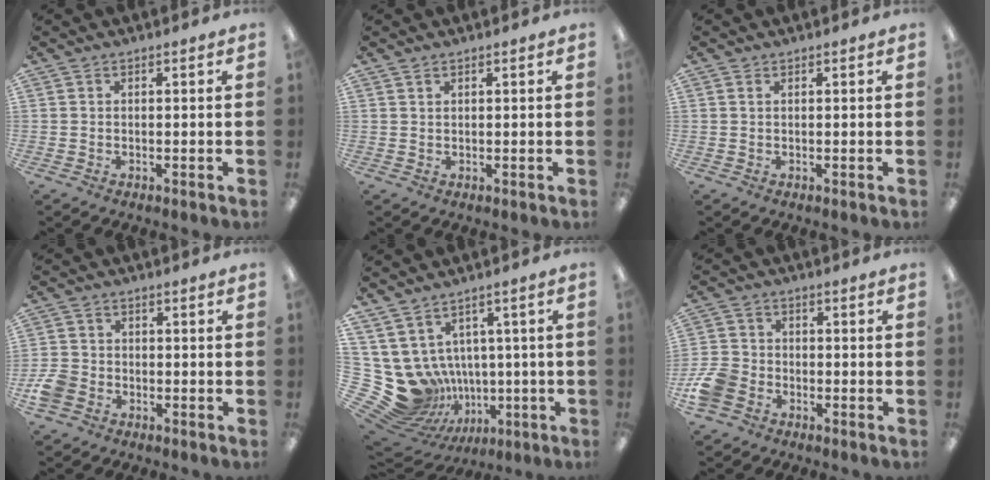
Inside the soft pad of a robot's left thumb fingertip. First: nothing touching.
{"total": 1.0, "force": [0.7, 0.5, 0.6], "torque": [-0.013, 0.000, 0.014]}
{"total": 0.6, "force": [0.3, 0.3, 0.4], "torque": [-0.009, 0.003, 0.005]}
{"total": 5.0, "force": [-2.4, 3.8, 2.2], "torque": [-0.043, 0.014, -0.044]}
{"total": 13.1, "force": [0.5, 12.1, 4.9], "torque": [-0.157, -0.026, 0.040]}
{"total": 7.4, "force": [-3.6, 5.5, 3.5], "torque": [-0.076, 0.022, -0.064]}